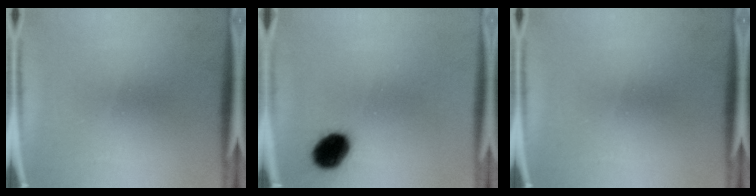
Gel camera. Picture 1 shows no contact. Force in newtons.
{"total": 8.8}
{"total": 0.0}